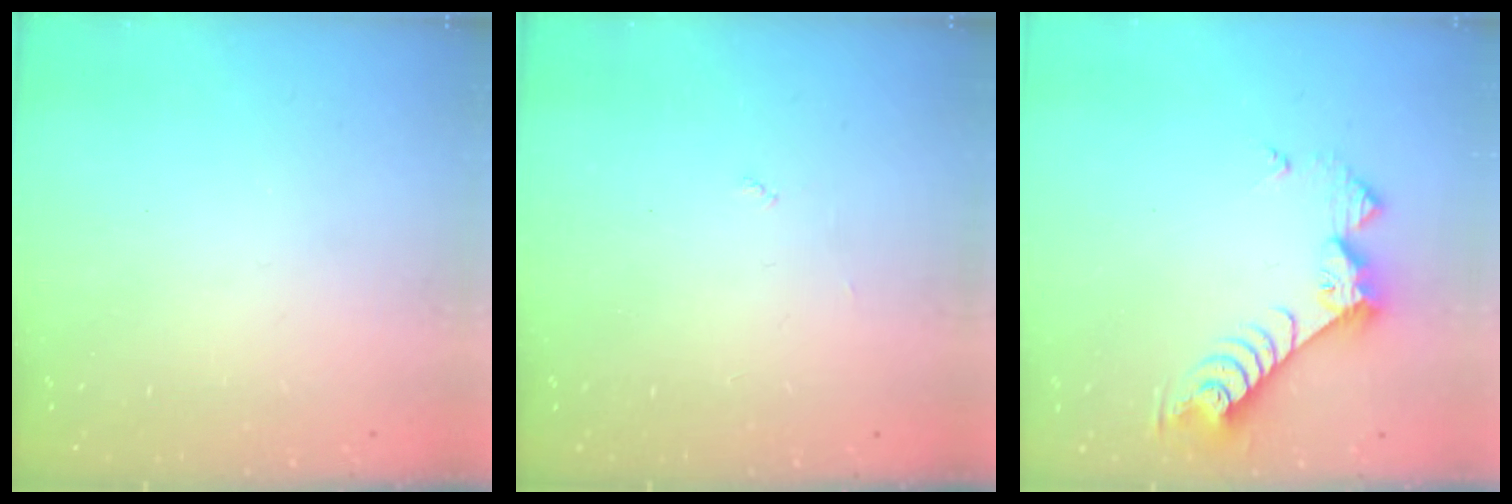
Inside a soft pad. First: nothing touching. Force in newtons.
{"total": 3.0, "press": 3.0, "slide": 0.2}
{"total": 9.6, "press": 9.5, "slide": 0.7}